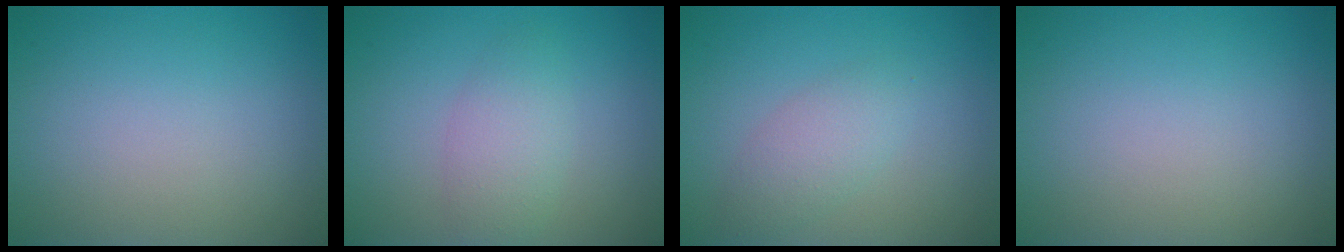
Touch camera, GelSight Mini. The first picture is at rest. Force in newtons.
{"total": 2.8, "press": 2.8, "slide": 0.1}
{"total": 2.4, "press": 2.4, "slide": 0.0}
{"total": 0.0}